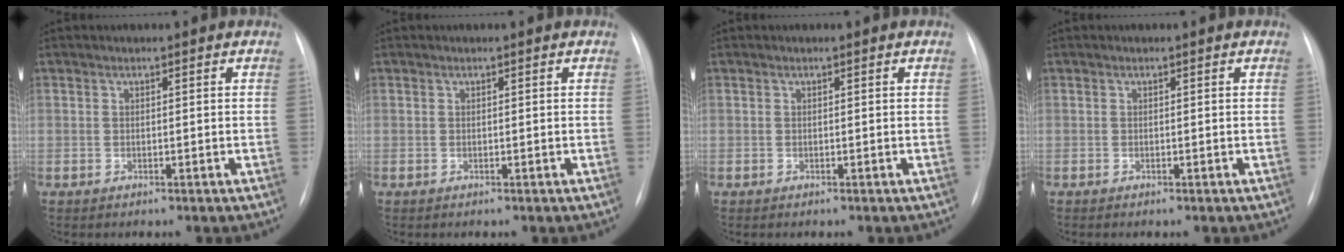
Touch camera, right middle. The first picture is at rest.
{"total": 0.0}
{"total": 0.0}
{"total": 0.0}